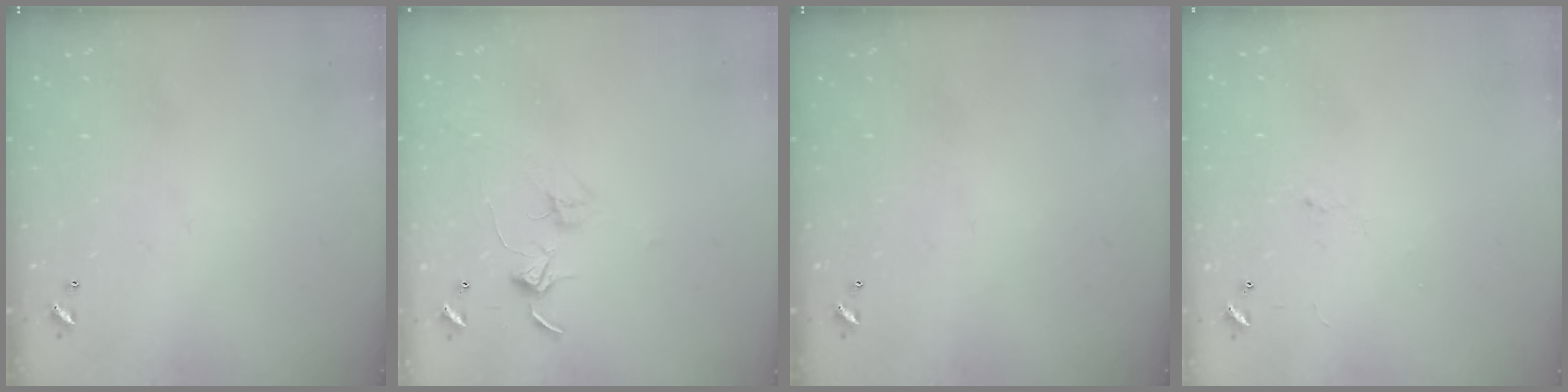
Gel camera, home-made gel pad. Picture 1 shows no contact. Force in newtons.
{"total": 2.8, "press": 2.8, "slide": 0.2}
{"total": 0.0}
{"total": 0.7, "press": 0.4, "slide": 0.6}